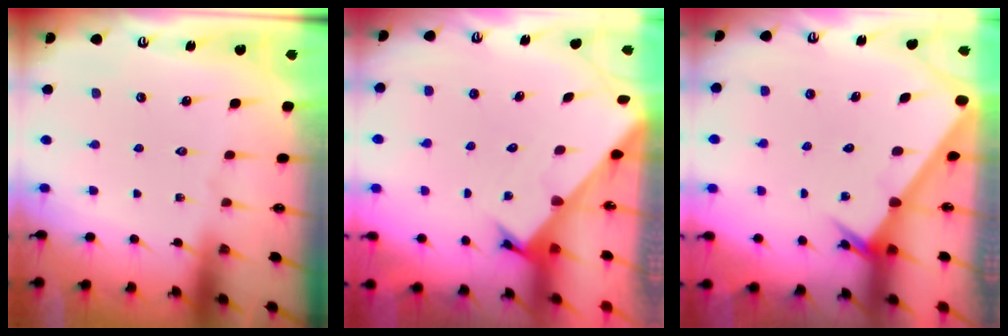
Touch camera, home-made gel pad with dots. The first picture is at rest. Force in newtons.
{"total": 2.4, "press": 2.4, "slide": 0.2}
{"total": 2.5, "press": 2.5, "slide": 0.2}